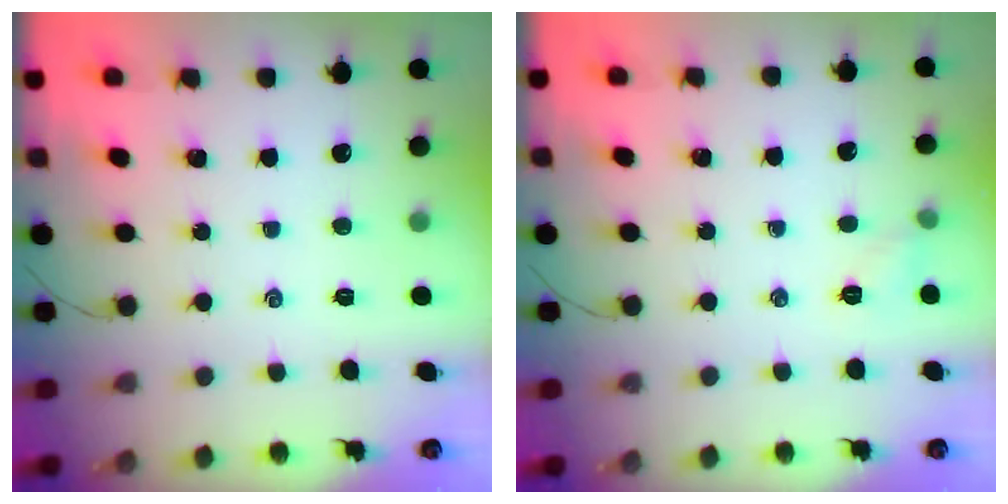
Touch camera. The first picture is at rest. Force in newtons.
{"total": 5.7, "press": 5.5, "slide": 1.4}